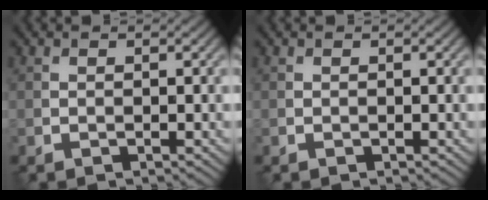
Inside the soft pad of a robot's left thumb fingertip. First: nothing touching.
{"total": 0.0}